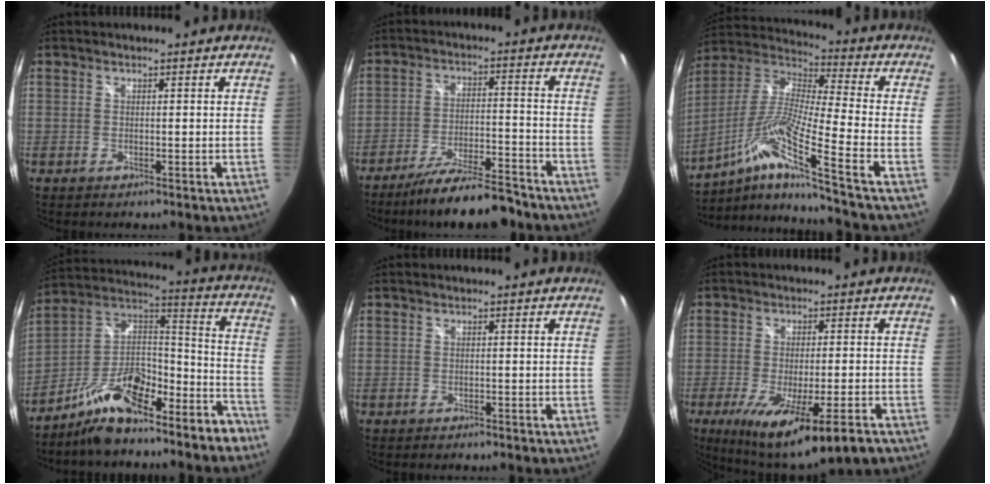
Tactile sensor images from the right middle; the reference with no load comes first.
{"total": 14.4, "force": [-12.6, 2.0, 6.8], "torque": [-0.133, -0.015, -0.198]}
{"total": 17.6, "force": [-10.8, -1.8, 13.8], "torque": [-0.227, -0.053, -0.196]}
{"total": 17.8, "force": [-12.6, 6.6, 10.8], "torque": [-0.180, 0.032, -0.207]}
{"total": 0.9, "force": [-0.9, 0.3, 0.3], "torque": [-0.007, -0.004, -0.015]}
{"total": 16.8, "force": [-10.2, 3.0, 13.0], "torque": [-0.231, -0.066, -0.156]}